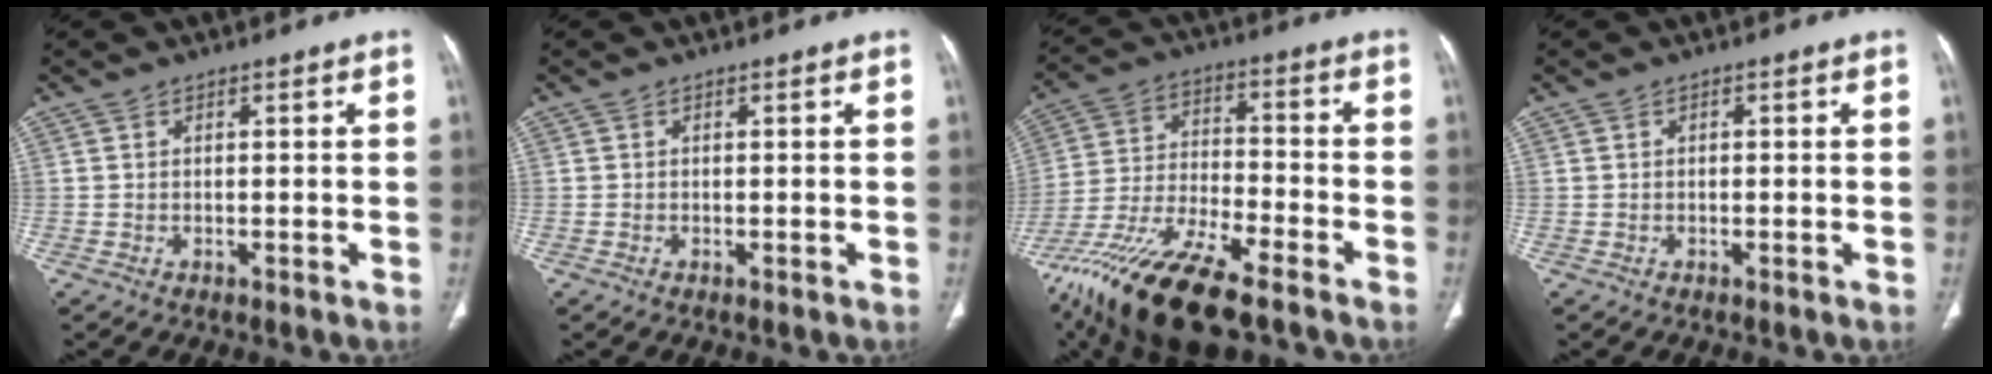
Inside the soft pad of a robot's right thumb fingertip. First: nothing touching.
{"total": 0.0}
{"total": 19.2, "force": [-13.6, 5.2, 12.5], "torque": [-0.263, 0.023, -0.252]}
{"total": 0.0}